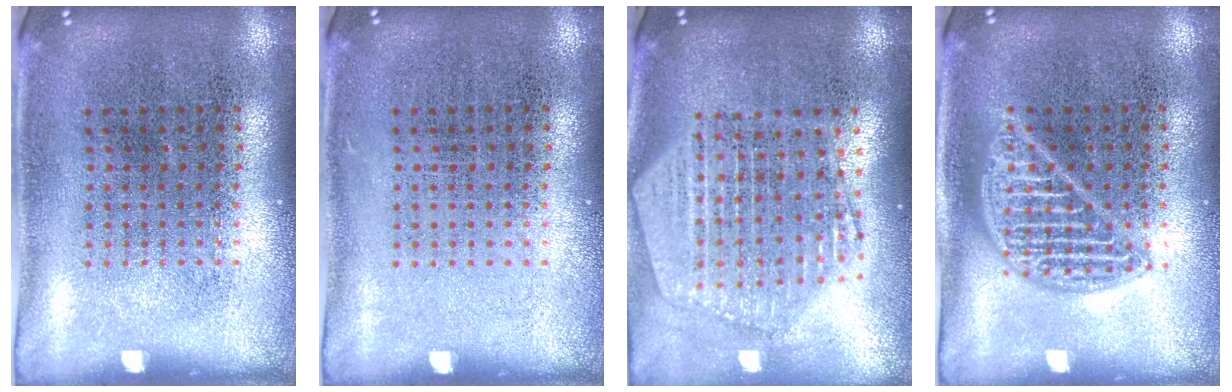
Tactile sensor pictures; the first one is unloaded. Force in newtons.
{"total": 0.0}
{"total": 2.3, "press": 2.0, "slide": 1.1}
{"total": 2.2, "press": 2.1, "slide": 0.3}